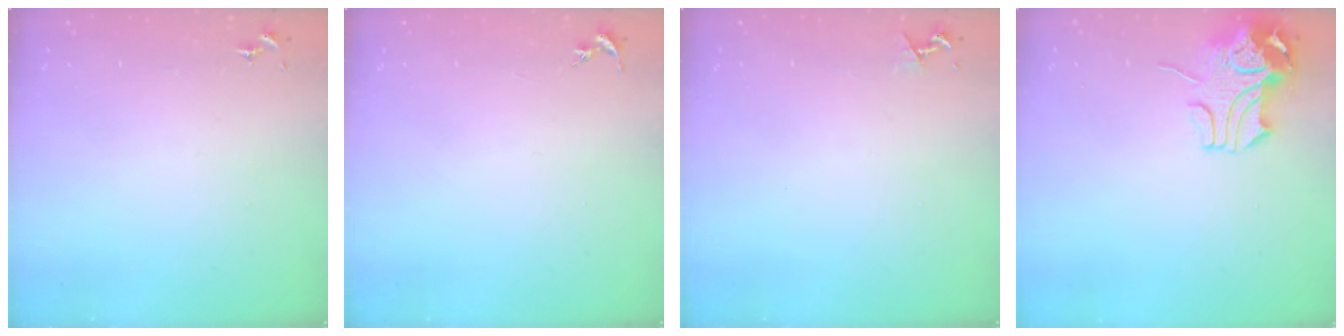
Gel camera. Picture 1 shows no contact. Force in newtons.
{"total": 0.0}
{"total": 3.8, "press": 3.7, "slide": 0.6}
{"total": 9.7, "press": 9.6, "slide": 1.7}